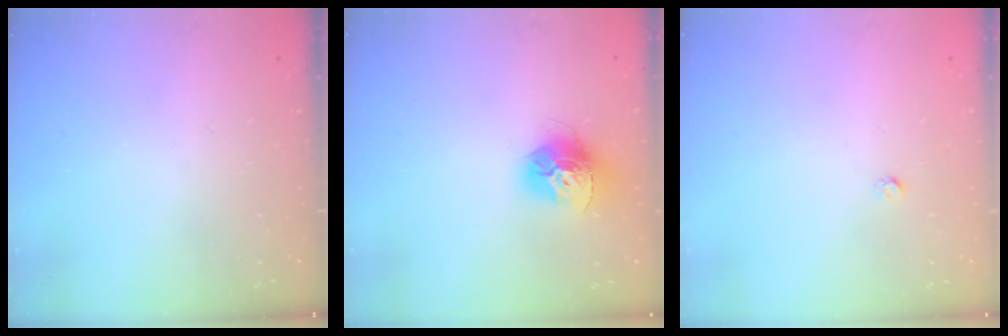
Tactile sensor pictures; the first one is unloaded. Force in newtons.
{"total": 13.9, "press": 13.8, "slide": 1.4}
{"total": 1.6, "press": 1.5, "slide": 0.1}